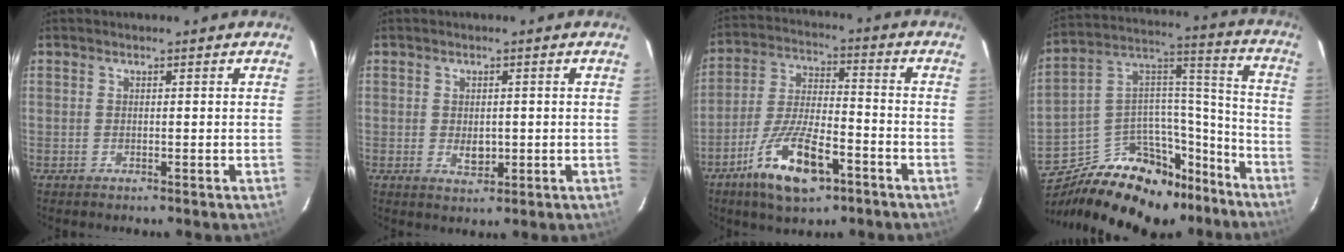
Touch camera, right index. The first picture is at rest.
{"total": 3.2, "force": [-0.5, 2.2, 2.2], "torque": [-0.037, -0.003, -0.005]}
{"total": 13.8, "force": [-7.7, 4.9, 10.4], "torque": [-0.217, -0.010, -0.137]}
{"total": 25.7, "force": [-19.4, 13.0, 10.7], "torque": [-0.198, 0.082, -0.273]}